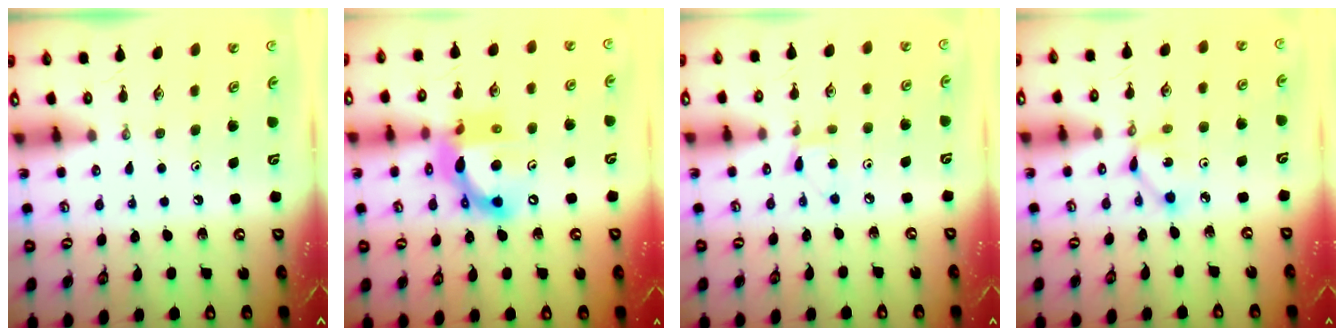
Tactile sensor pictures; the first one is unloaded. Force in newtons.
{"total": 14.5, "press": 14.5, "slide": 0.8}
{"total": 5.0, "press": 5.0, "slide": 0.6}
{"total": 3.9, "press": 3.9, "slide": 0.2}